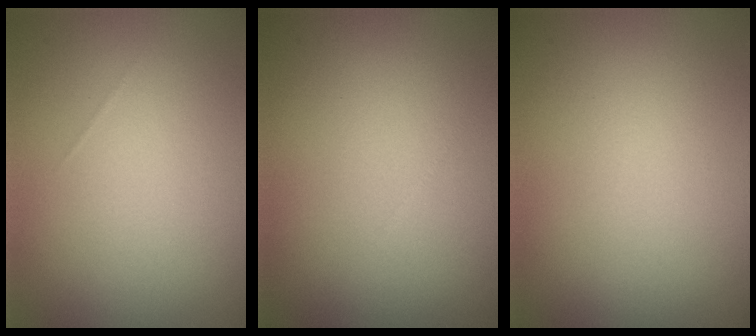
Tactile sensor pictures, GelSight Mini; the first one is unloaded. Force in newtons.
{"total": 0.0}
{"total": 0.0}